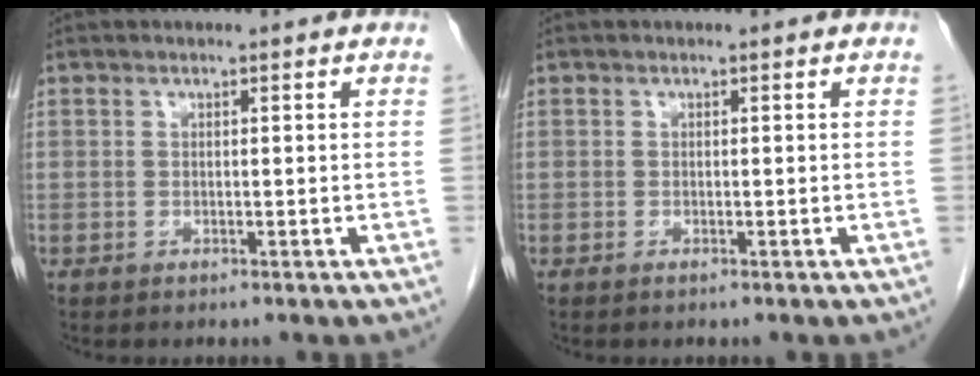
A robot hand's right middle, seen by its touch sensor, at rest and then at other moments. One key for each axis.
{"total": 0.0}